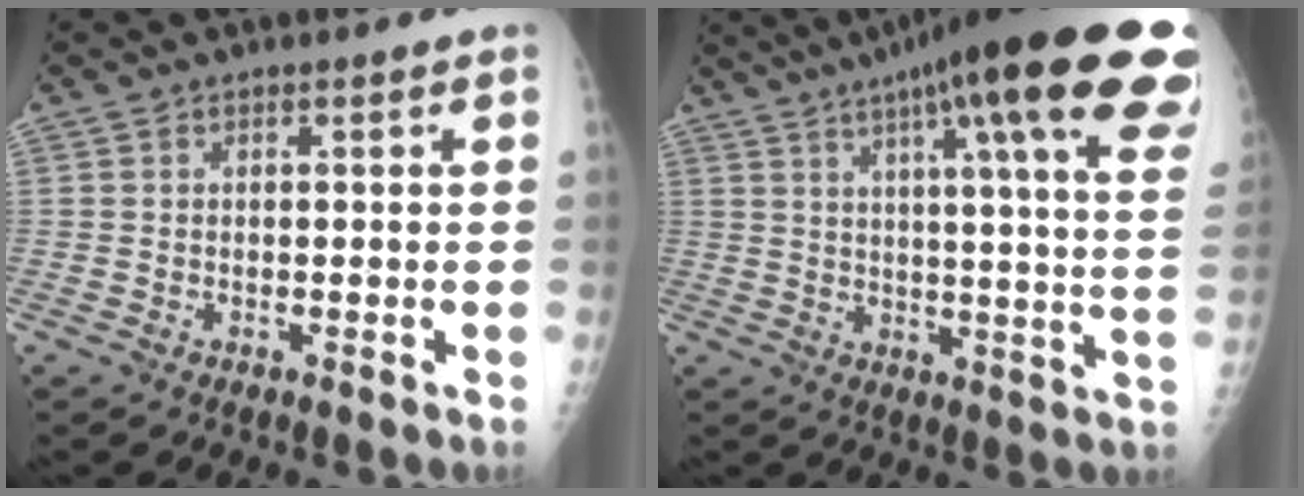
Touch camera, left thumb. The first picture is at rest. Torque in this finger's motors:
{"motor_torque": [2.11, -0.69, 2.01, -0.76, 0.45]}